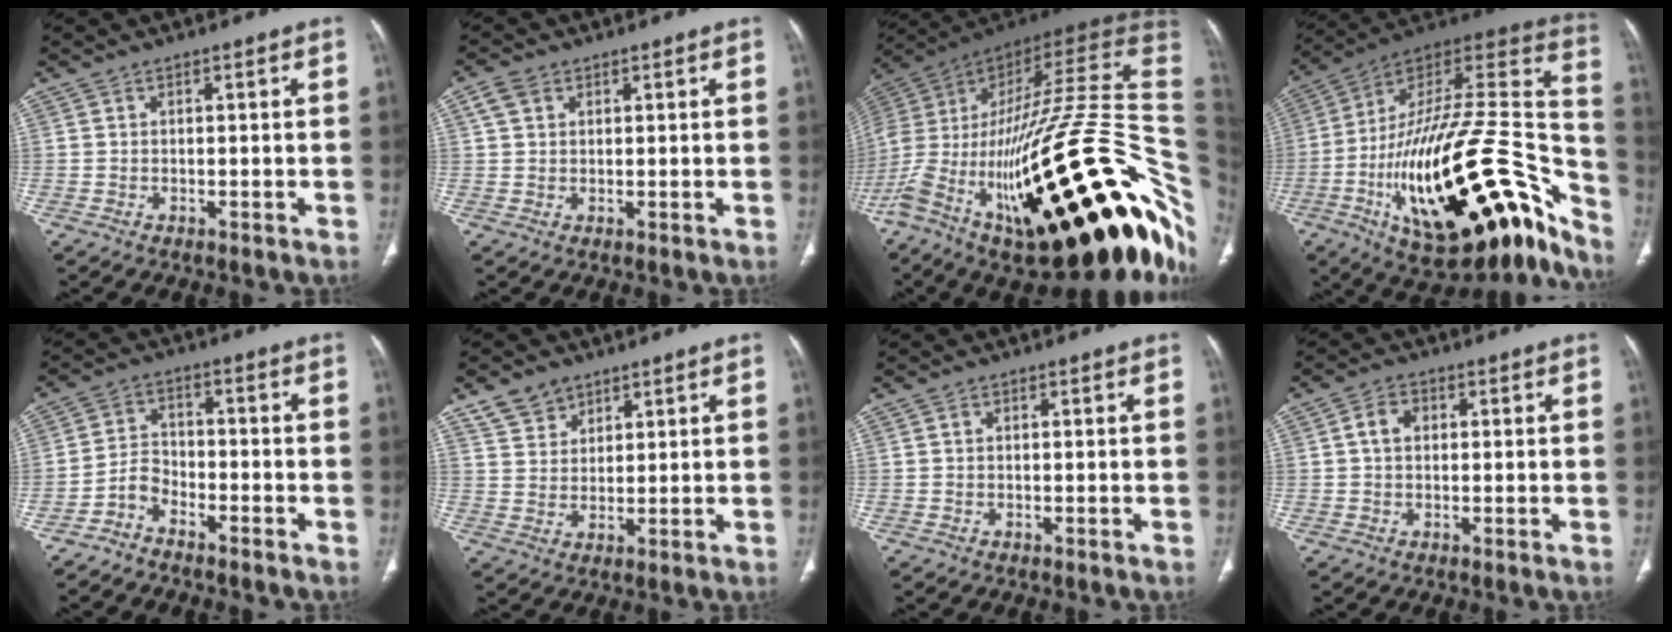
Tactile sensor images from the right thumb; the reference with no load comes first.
{"total": 3.2, "force": [1.5, 2.4, 1.6], "torque": [-0.029, 0.005, 0.032]}
{"total": 52.8, "force": [-13.2, 17.2, 48.1], "torque": [-0.700, 0.064, -0.216]}
{"total": 40.1, "force": [-18.6, 15.1, 32.2], "torque": [-0.441, 0.082, -0.291]}
{"total": 4.2, "force": [-3.4, 2.1, 1.4], "torque": [-0.023, 0.031, -0.072]}
{"total": 5.6, "force": [3.9, 3.6, 1.5], "torque": [-0.007, -0.019, 0.079]}
{"total": 0.7, "force": [0.1, 0.5, 0.4], "torque": [-0.001, 0.001, 0.002]}
{"total": 4.0, "force": [0.7, 2.9, 2.6], "torque": [-0.038, 0.009, 0.010]}